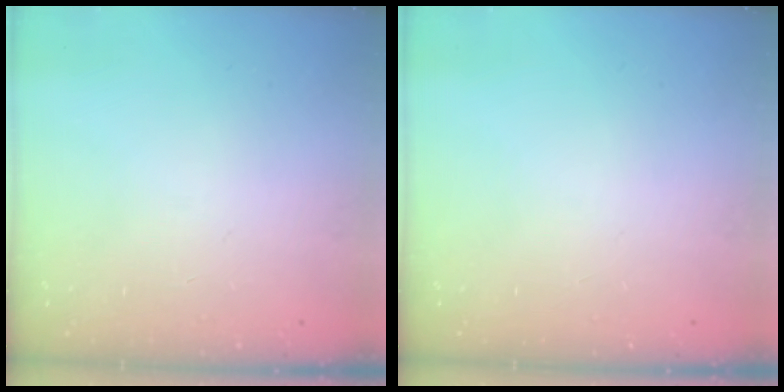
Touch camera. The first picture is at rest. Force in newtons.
{"total": 0.0}